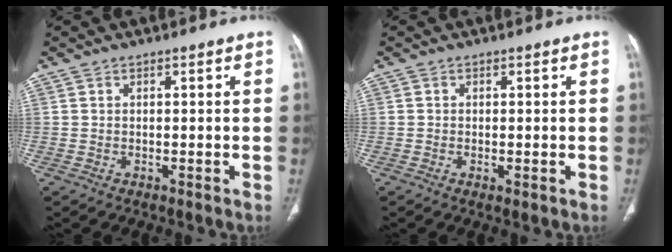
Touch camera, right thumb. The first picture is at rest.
{"total": 1.0, "force": [-0.3, 0.3, 0.9], "torque": [-0.020, -0.004, -0.005]}